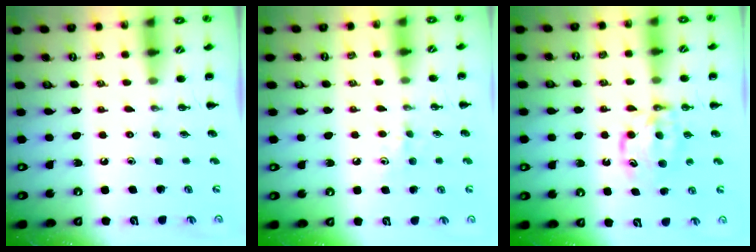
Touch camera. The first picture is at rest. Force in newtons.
{"total": 5.4, "press": 5.1, "slide": 1.8}
{"total": 6.8, "press": 6.8, "slide": 0.6}